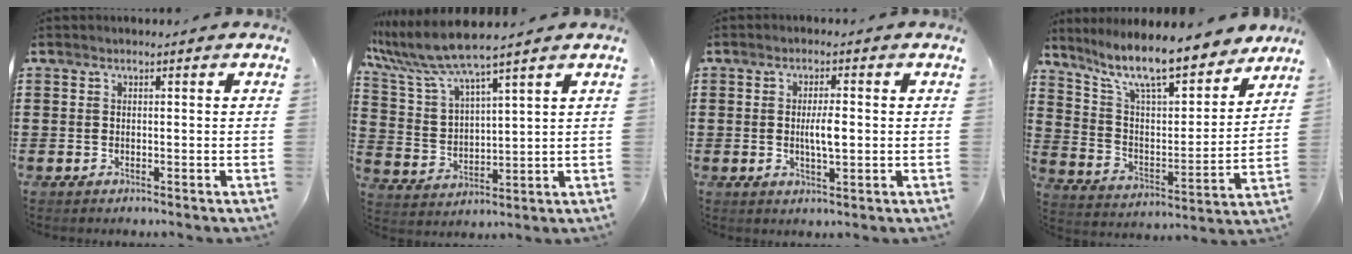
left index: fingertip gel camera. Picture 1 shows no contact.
{"total": 7.5, "force": [6.6, 0.5, 3.6], "torque": [-0.096, -0.027, 0.115]}
{"total": 4.0, "force": [-0.2, 1.0, 3.9], "torque": [-0.061, -0.004, -0.007]}
{"total": 11.2, "force": [9.6, 1.7, 5.4], "torque": [-0.137, -0.062, 0.165]}